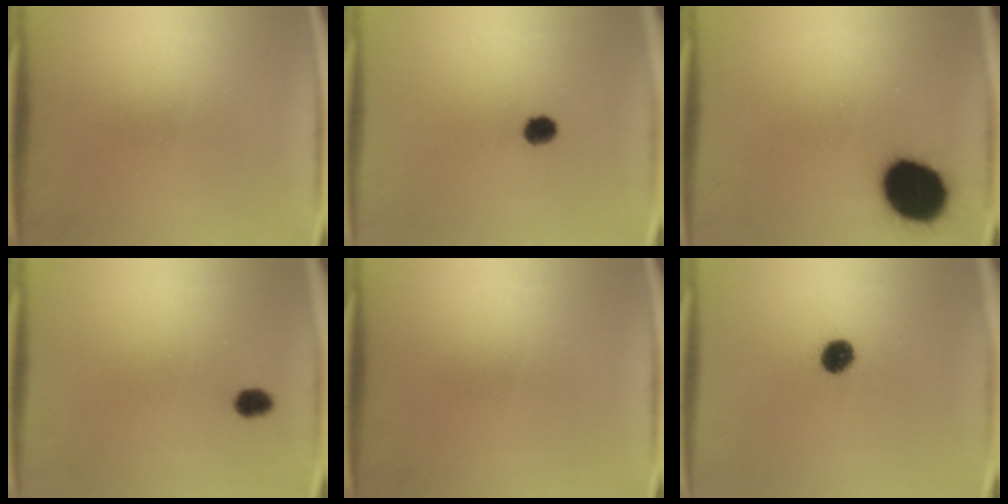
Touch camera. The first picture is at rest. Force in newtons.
{"total": 3.1}
{"total": 16.6}
{"total": 2.3}
{"total": 0.0}
{"total": 5.6}